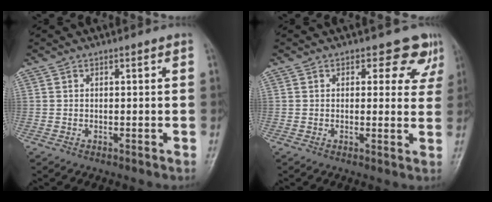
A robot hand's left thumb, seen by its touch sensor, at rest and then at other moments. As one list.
[{"total": 5.9, "force": [3.9, 3.7, 2.5], "torque": [0.007, -0.021, 0.032]}]